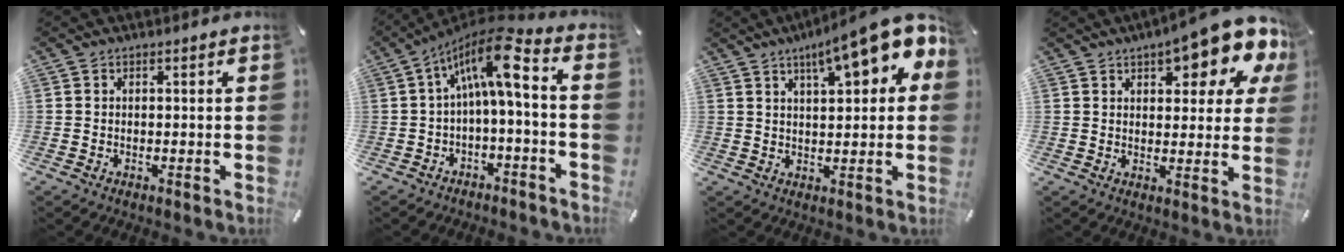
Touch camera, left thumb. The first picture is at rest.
{"total": 11.7, "force": [2.0, 3.7, 10.9], "torque": [-0.190, -0.008, 0.029]}
{"total": 13.6, "force": [8.0, 3.6, 10.3], "torque": [-0.152, -0.042, 0.130]}
{"total": 14.3, "force": [9.1, 5.3, 9.7], "torque": [-0.123, -0.057, 0.151]}